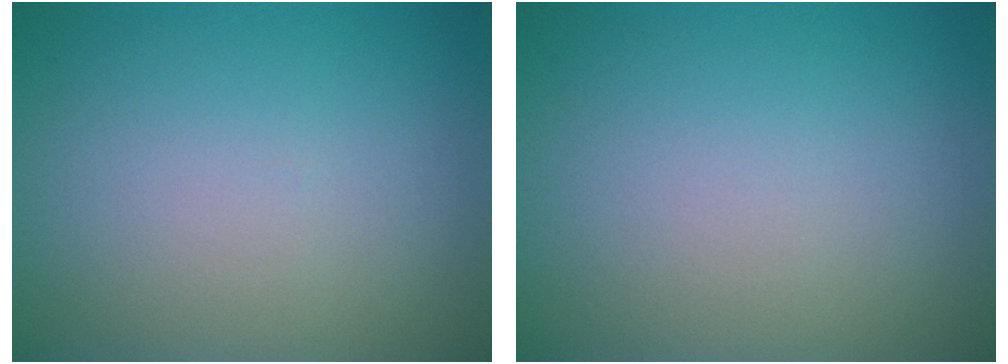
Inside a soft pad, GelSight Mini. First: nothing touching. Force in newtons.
{"total": 0.0}